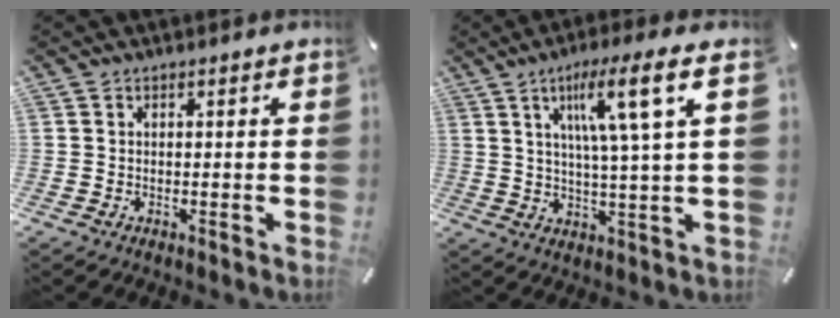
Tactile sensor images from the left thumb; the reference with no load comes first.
{"total": 13.8, "force": [5.4, 1.0, 12.7], "torque": [-0.217, -0.011, 0.076]}